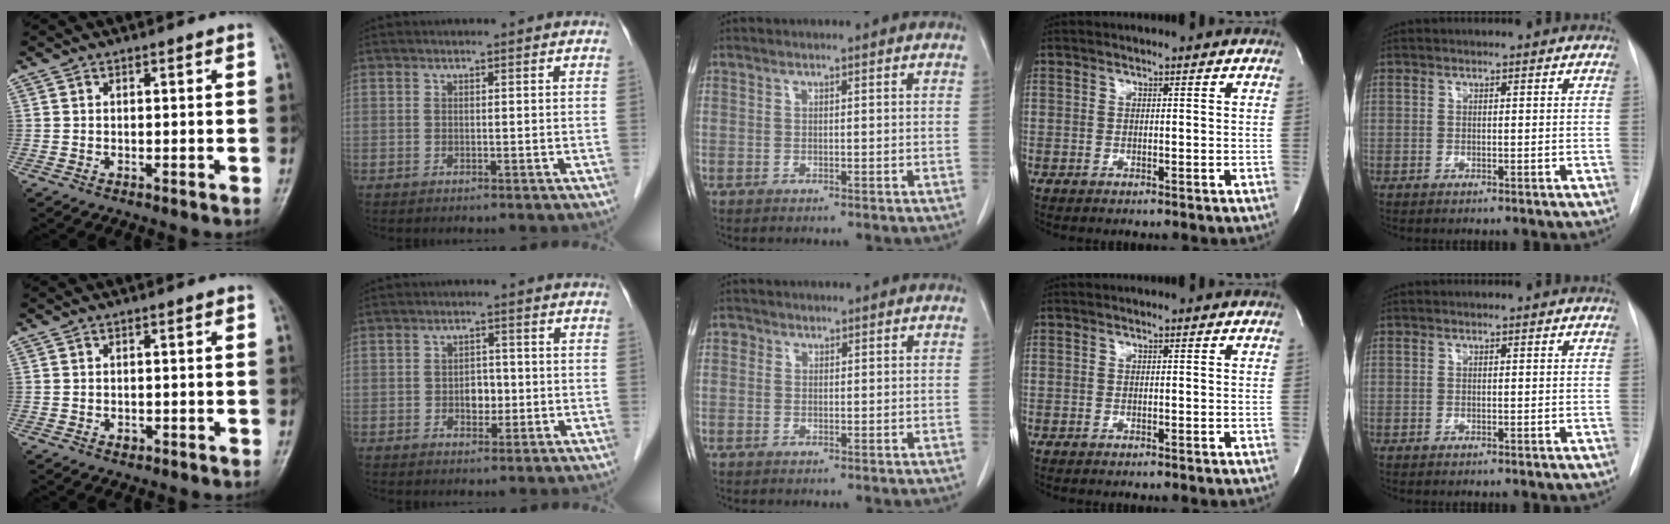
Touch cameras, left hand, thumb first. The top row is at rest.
{"thumb": {"total": 0.9, "force": [-0.4, 0.7, 0.5], "torque": [-0.001, 0.001, -0.005]}, "index": {"total": 3.1, "force": [-0.6, 2.1, 2.1], "torque": [-0.030, 0.006, -0.006]}, "middle": {"total": 1.2, "force": [0.5, 1.0, 0.2], "torque": [0.004, 0.002, 0.004]}}